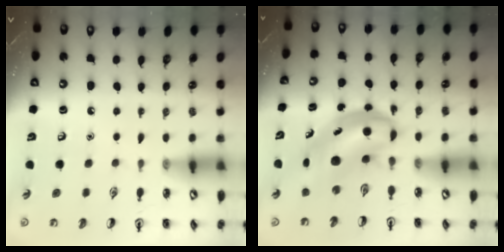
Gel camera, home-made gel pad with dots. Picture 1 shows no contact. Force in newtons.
{"total": 5.3, "press": 5.2, "slide": 1.3}